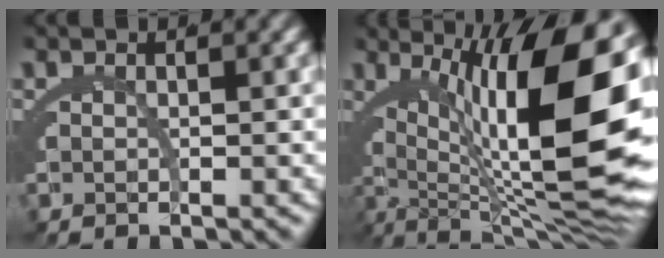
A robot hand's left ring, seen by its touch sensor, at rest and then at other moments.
{"total": 17.6, "force": [1.0, 7.3, 16.0], "torque": [-0.203, 0.002, 0.028]}